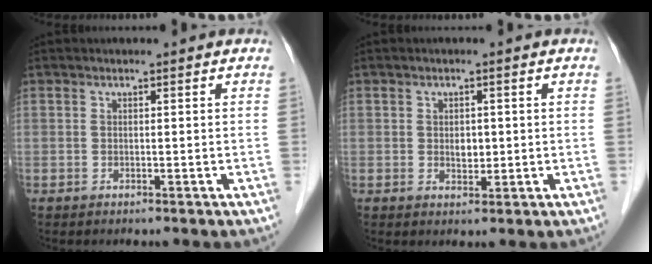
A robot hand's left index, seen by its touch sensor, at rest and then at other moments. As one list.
[{"total": 2.1, "force": [0.1, 1.4, 1.6], "torque": [-0.027, -0.002, 0.004]}]